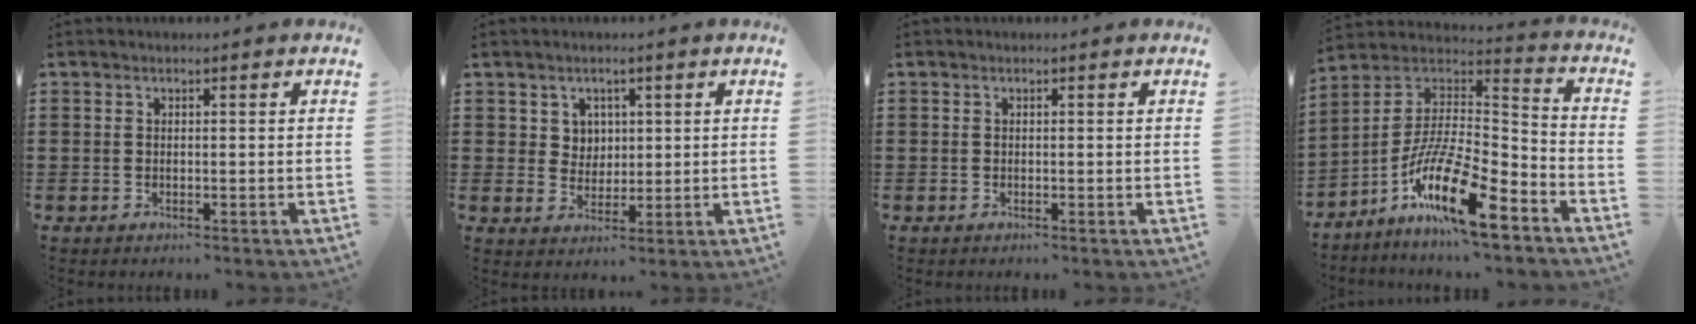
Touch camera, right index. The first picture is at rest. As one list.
[{"total": 3.6, "force": [1.6, 3.1, 0.7], "torque": [-0.029, 0.013, 0.028]}, {"total": 0.0}, {"total": 15.1, "force": [-9.2, 3.2, 11.5], "torque": [-0.233, 0.001, -0.170]}]